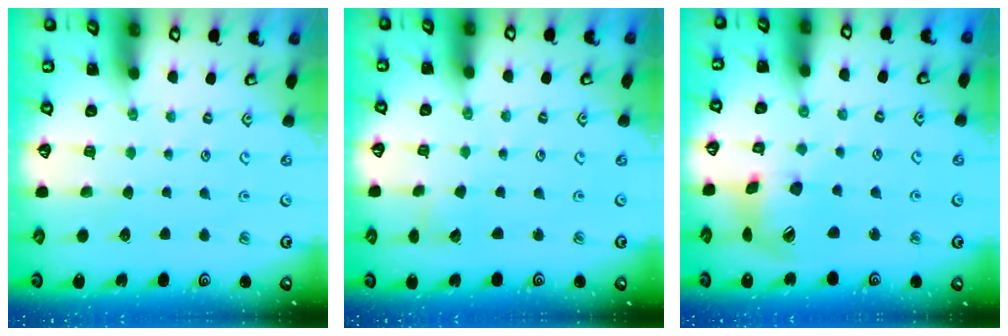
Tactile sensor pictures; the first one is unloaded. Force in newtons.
{"total": 3.5, "press": 3.5, "slide": 0.5}
{"total": 14.4, "press": 14.3, "slide": 2.0}